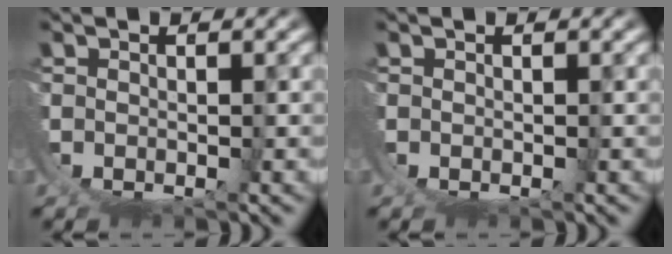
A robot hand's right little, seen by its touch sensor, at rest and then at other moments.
{"total": 0.0}